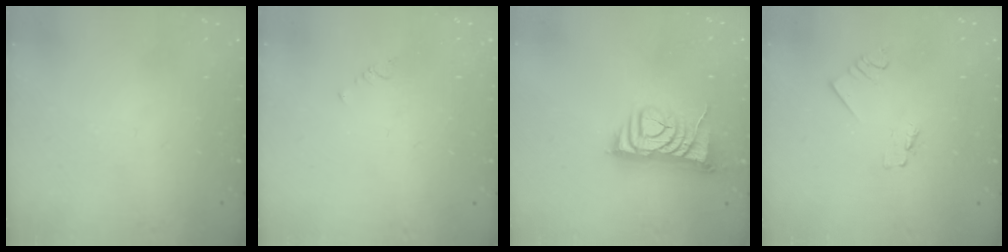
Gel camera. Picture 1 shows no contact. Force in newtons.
{"total": 0.7, "press": 0.6, "slide": 0.2}
{"total": 8.2, "press": 8.1, "slide": 1.2}
{"total": 1.2, "press": 1.2, "slide": 0.0}